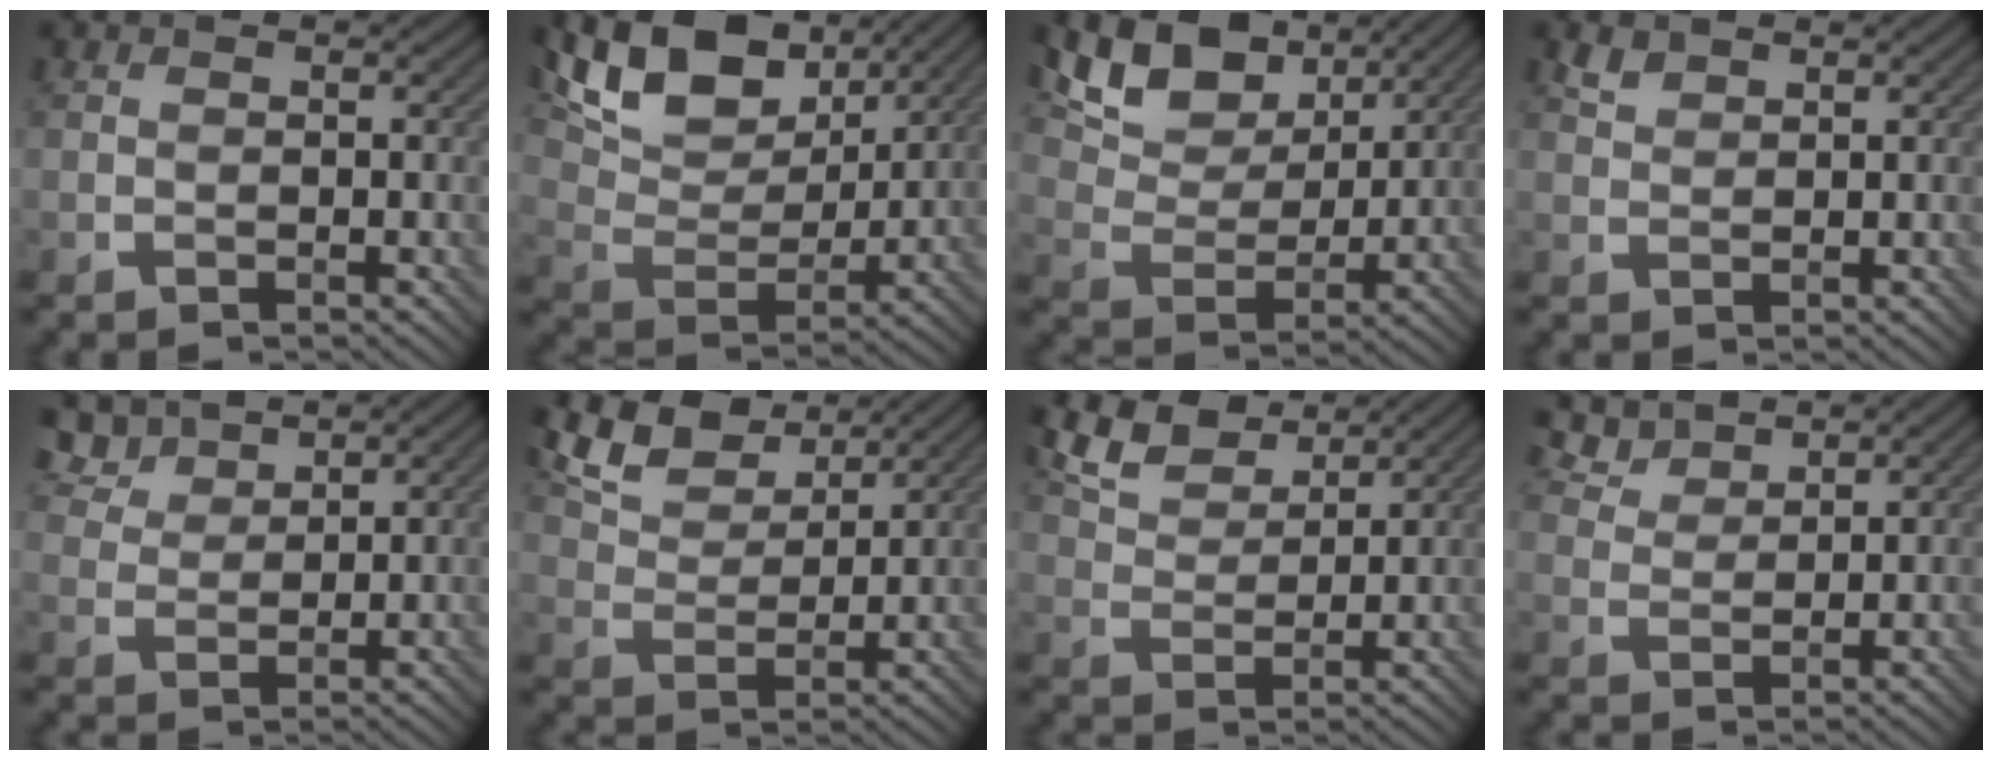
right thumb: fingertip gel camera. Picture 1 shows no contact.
{"total": 14.2, "force": [9.0, 7.0, 8.5], "torque": [-0.194, 0.018, 0.152]}
{"total": 12.5, "force": [8.0, 6.6, 7.0], "torque": [-0.162, 0.010, 0.133]}
{"total": 1.7, "force": [1.4, 0.7, 0.8], "torque": [-0.020, 0.003, 0.030]}
{"total": 6.5, "force": [4.9, 3.0, 3.1], "torque": [-0.081, 0.013, 0.103]}
{"total": 9.7, "force": [6.9, 4.2, 5.4], "torque": [-0.138, 0.019, 0.131]}
{"total": 8.4, "force": [6.1, 3.5, 4.5], "torque": [-0.116, 0.017, 0.122]}
{"total": 4.8, "force": [4.1, 1.7, 2.0], "torque": [-0.053, 0.008, 0.088]}